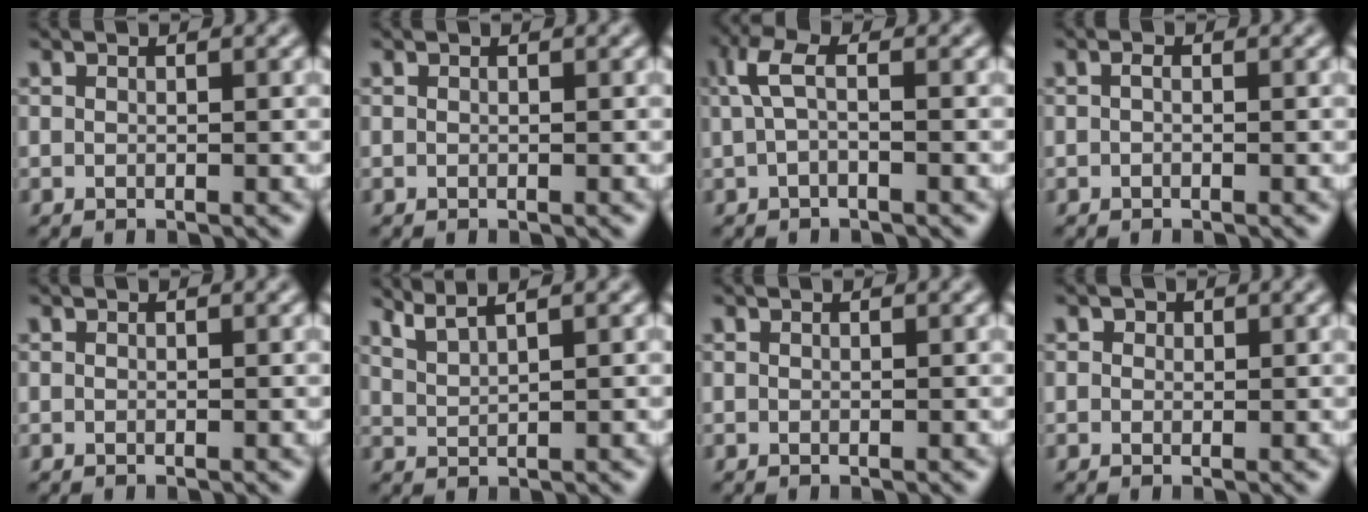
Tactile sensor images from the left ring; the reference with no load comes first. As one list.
[{"total": 0.0}, {"total": 2.6, "force": [0.5, 1.0, 2.4], "torque": [-0.058, 0.006, 0.004]}, {"total": 0.5, "force": [-0.1, 0.3, 0.4], "torque": [-0.009, 0.001, -0.002]}, {"total": 0.0}, {"total": 3.1, "force": [2.6, 0.6, 1.5], "torque": [-0.020, 0.008, 0.046]}, {"total": 0.0}, {"total": 0.9, "force": [0.5, 0.7, 0.3], "torque": [-0.004, -0.003, 0.001]}]